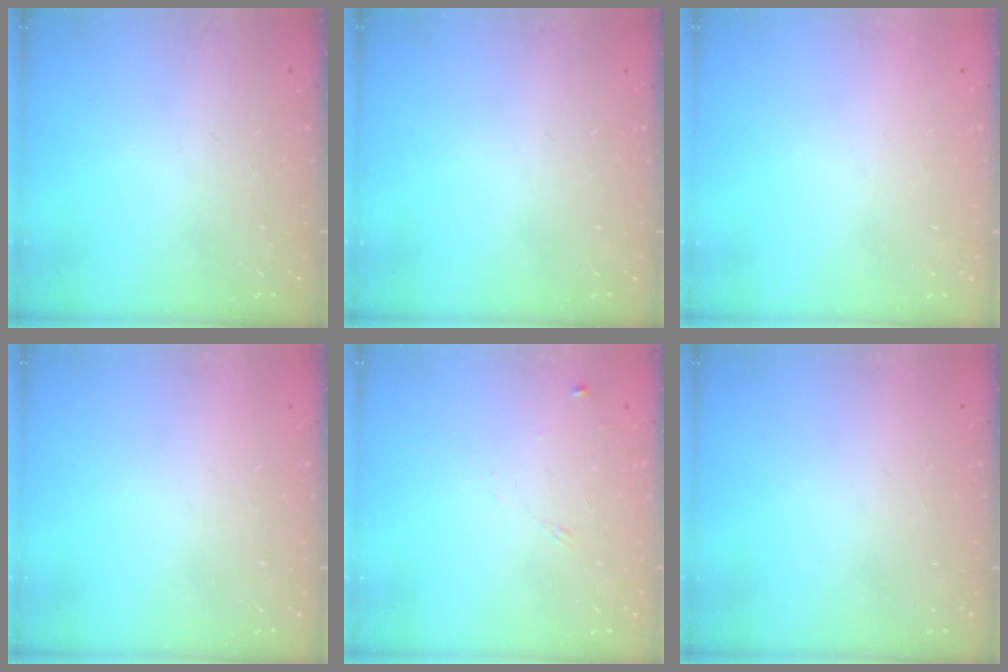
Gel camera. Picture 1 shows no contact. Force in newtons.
{"total": 0.0}
{"total": 1.5, "press": 1.5, "slide": 0.1}
{"total": 1.5, "press": 1.5, "slide": 0.1}
{"total": 5.7, "press": 5.6, "slide": 0.7}
{"total": 1.5, "press": 1.5, "slide": 0.1}